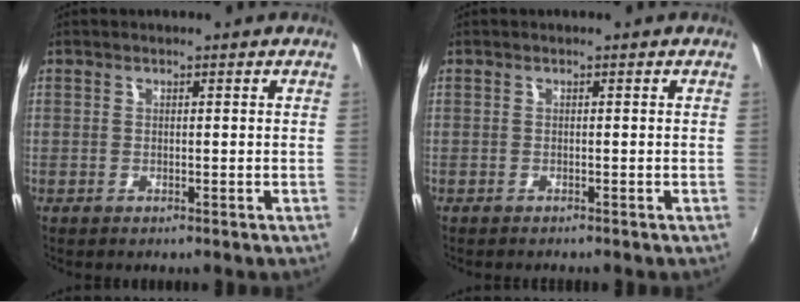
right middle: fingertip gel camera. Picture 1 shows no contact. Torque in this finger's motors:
{"motor_torque": [0.42, -0.36, 0.28, 0.07]}